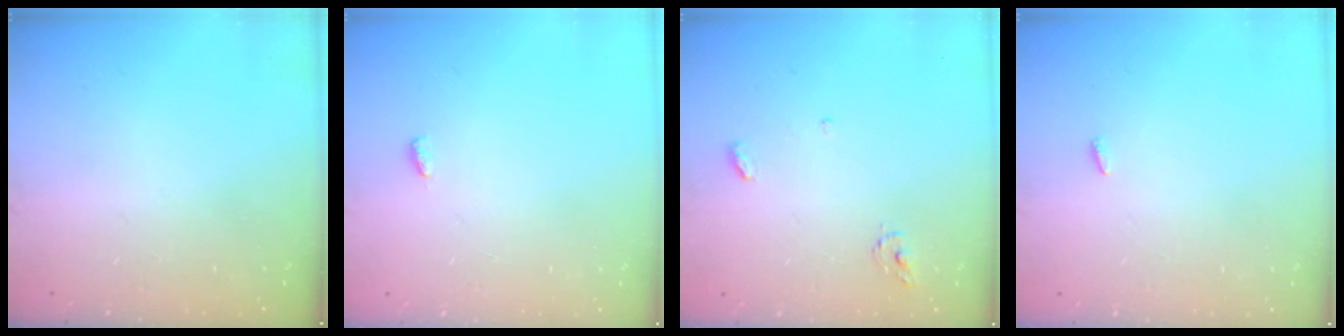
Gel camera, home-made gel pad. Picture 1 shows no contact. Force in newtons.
{"total": 3.1, "press": 2.7, "slide": 1.5}
{"total": 3.6, "press": 3.5, "slide": 0.3}
{"total": 2.1, "press": 1.9, "slide": 0.7}